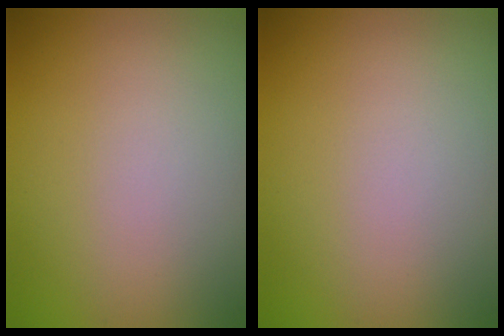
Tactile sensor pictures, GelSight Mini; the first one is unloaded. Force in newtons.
{"total": 0.0}